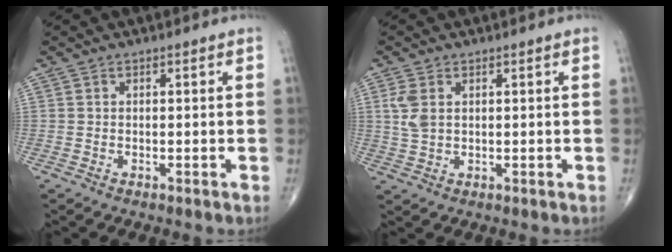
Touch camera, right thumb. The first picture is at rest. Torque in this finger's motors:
{"motor_torque": [0.06, 0.06, 0.41, 0.25, 0.05]}